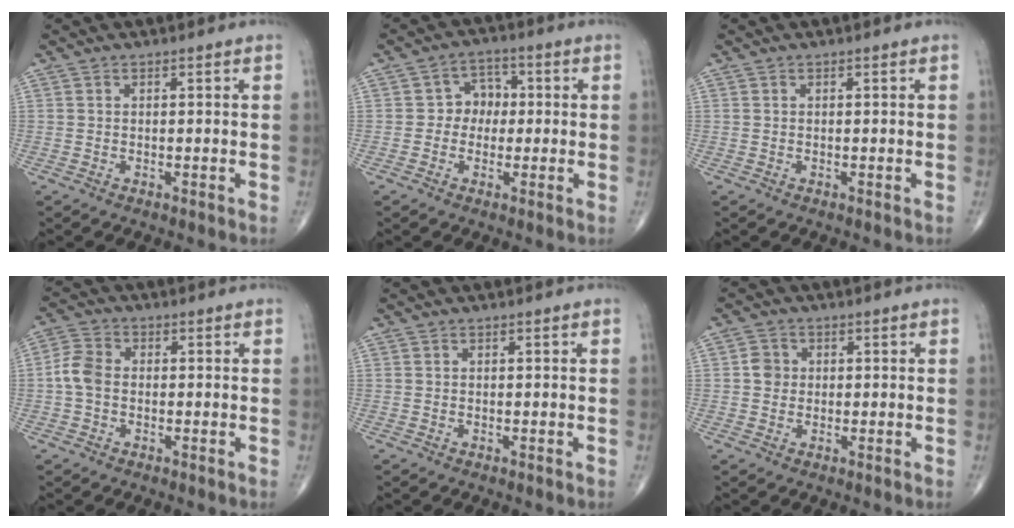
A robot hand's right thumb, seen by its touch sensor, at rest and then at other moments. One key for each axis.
{"total": 5.2, "fx": -0.1, "fy": 4.5, "fz": 2.6, "tx": -0.005, "ty": 0.016, "tz": -0.014}
{"total": 0.0}
{"total": 4.8, "fx": -0.6, "fy": 3.5, "fz": 3.3, "tx": -0.067, "ty": 0.014, "tz": -0.021}
{"total": 0.0}
{"total": 2.9, "fx": 0.2, "fy": 2.7, "fz": 1.1, "tx": -0.006, "ty": 0.005, "tz": -0.002}